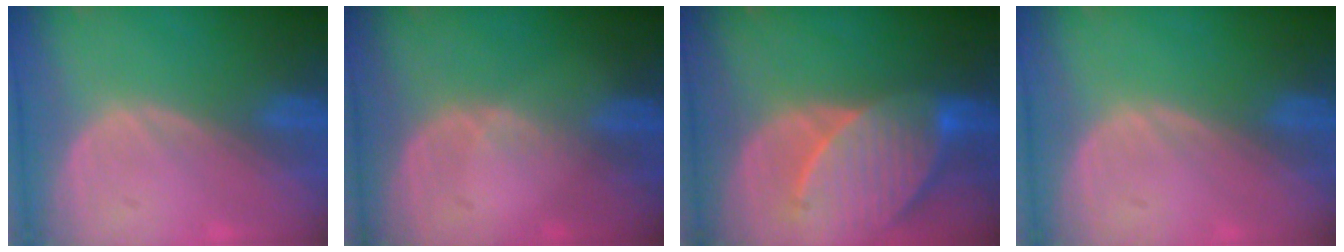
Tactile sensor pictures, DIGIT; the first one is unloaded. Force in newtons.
{"total": 1.1, "press": 0.8, "slide": 0.8}
{"total": 9.9, "press": 8.9, "slide": 4.3}
{"total": 0.0}